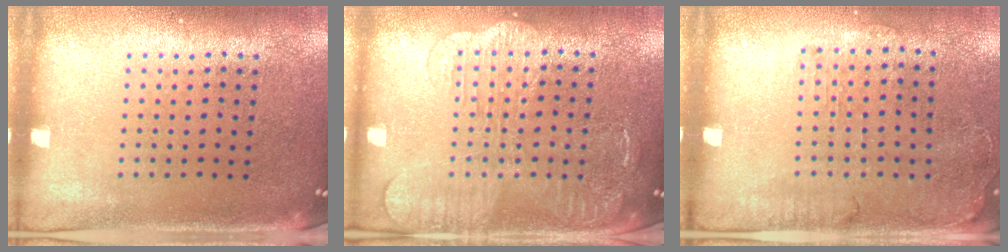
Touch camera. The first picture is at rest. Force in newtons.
{"total": 2.2, "press": 2.1, "slide": 0.5}
{"total": 1.3, "press": 1.2, "slide": 0.6}